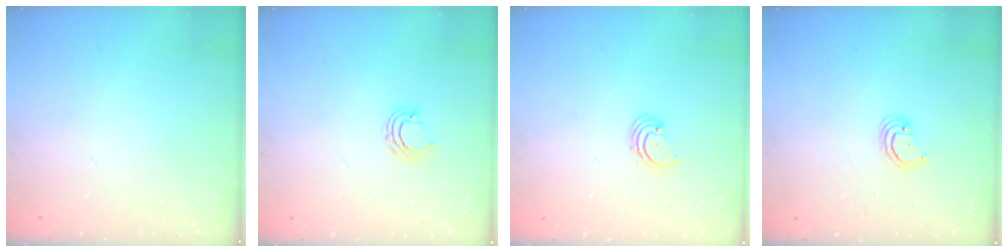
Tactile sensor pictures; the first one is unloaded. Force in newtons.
{"total": 6.1, "press": 6.0, "slide": 1.1}
{"total": 1.7, "press": 1.6, "slide": 0.2}
{"total": 2.6, "press": 2.6, "slide": 0.2}